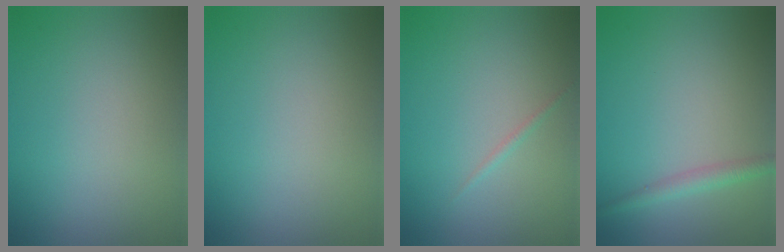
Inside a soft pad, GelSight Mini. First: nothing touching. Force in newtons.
{"total": 0.0}
{"total": 0.6, "press": 0.6, "slide": 0.0}
{"total": 1.7, "press": 1.7, "slide": 0.1}